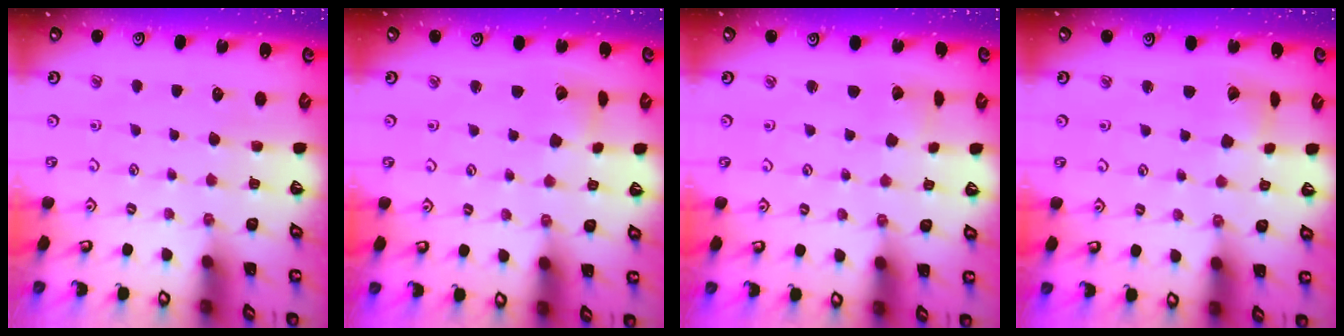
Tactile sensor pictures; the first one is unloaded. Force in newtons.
{"total": 2.1, "press": 2.1, "slide": 0.3}
{"total": 2.0, "press": 2.0, "slide": 0.1}
{"total": 4.8, "press": 4.8, "slide": 0.5}